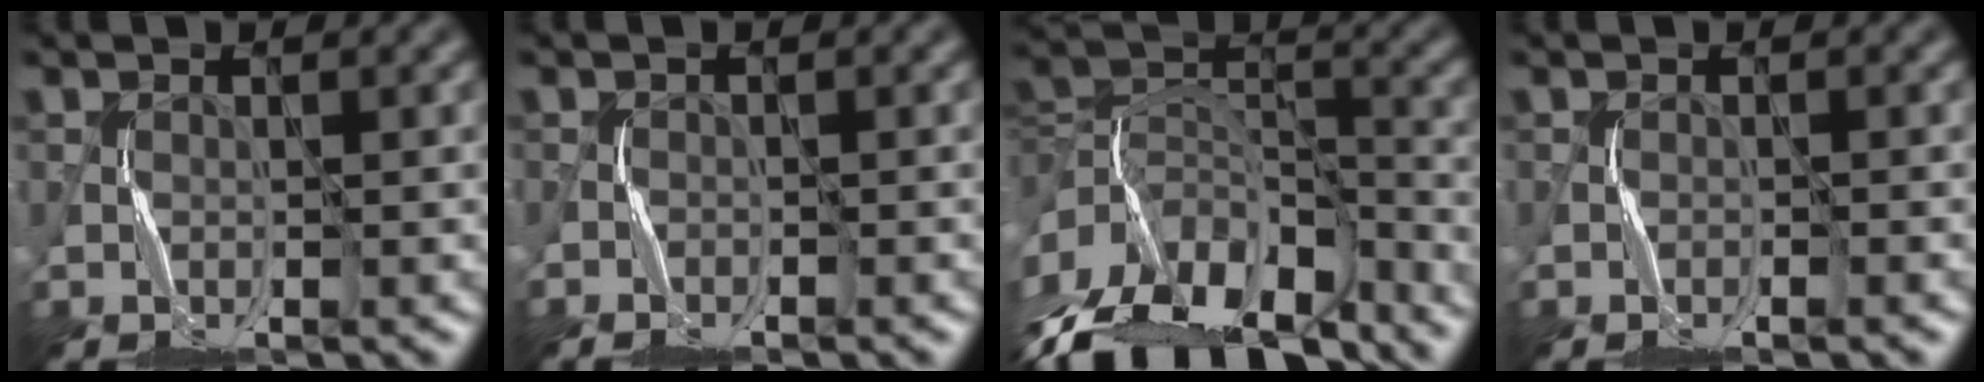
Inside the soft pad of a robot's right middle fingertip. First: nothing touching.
{"total": 0.9, "force": [-0.9, -0.1, 0.0], "torque": [-0.003, -0.002, -0.019]}
{"total": 17.3, "force": [-10.2, 10.3, 9.5], "torque": [-0.197, -0.016, -0.142]}
{"total": 0.6, "force": [-0.6, -0.1, 0.2], "torque": [-0.002, 0.003, -0.012]}